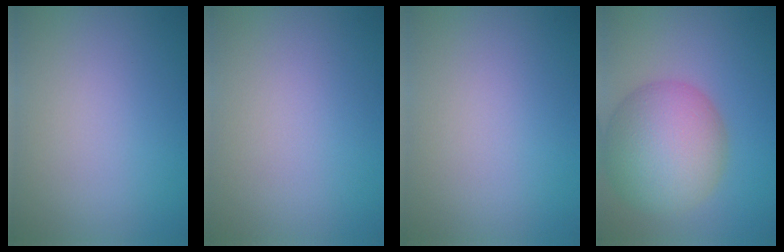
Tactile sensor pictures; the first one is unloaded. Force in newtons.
{"total": 0.0}
{"total": 0.0}
{"total": 9.5, "press": 9.5, "slide": 0.5}